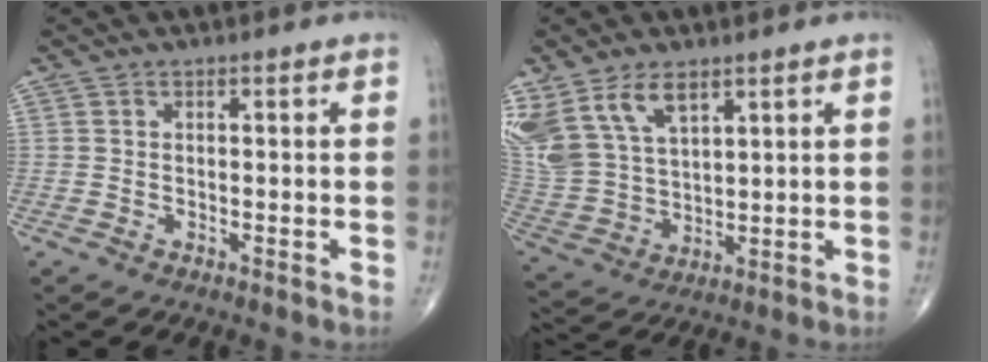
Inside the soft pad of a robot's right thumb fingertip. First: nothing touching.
{"total": 14.7, "force": [8.4, 8.1, 8.9], "torque": [-0.187, -0.019, 0.180]}